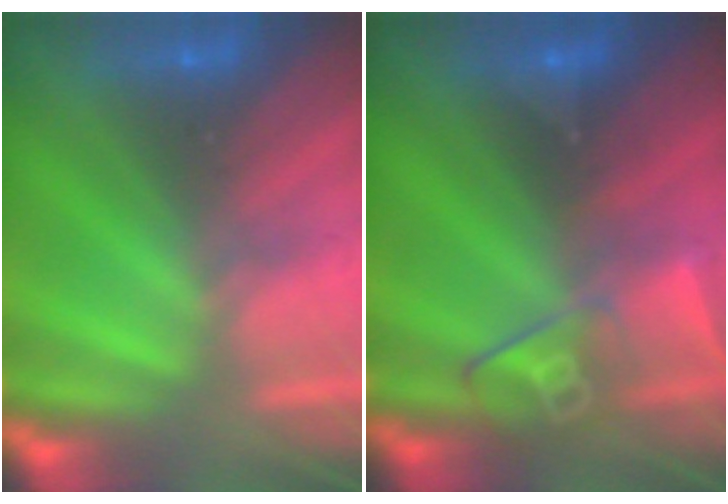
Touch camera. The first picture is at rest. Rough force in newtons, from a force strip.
{"total": 2.6}